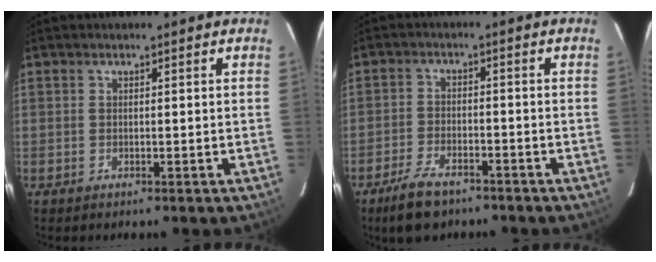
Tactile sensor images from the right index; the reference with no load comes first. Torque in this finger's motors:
{"motor_torque": [0.25, -0.31, -0.04, -0.01]}